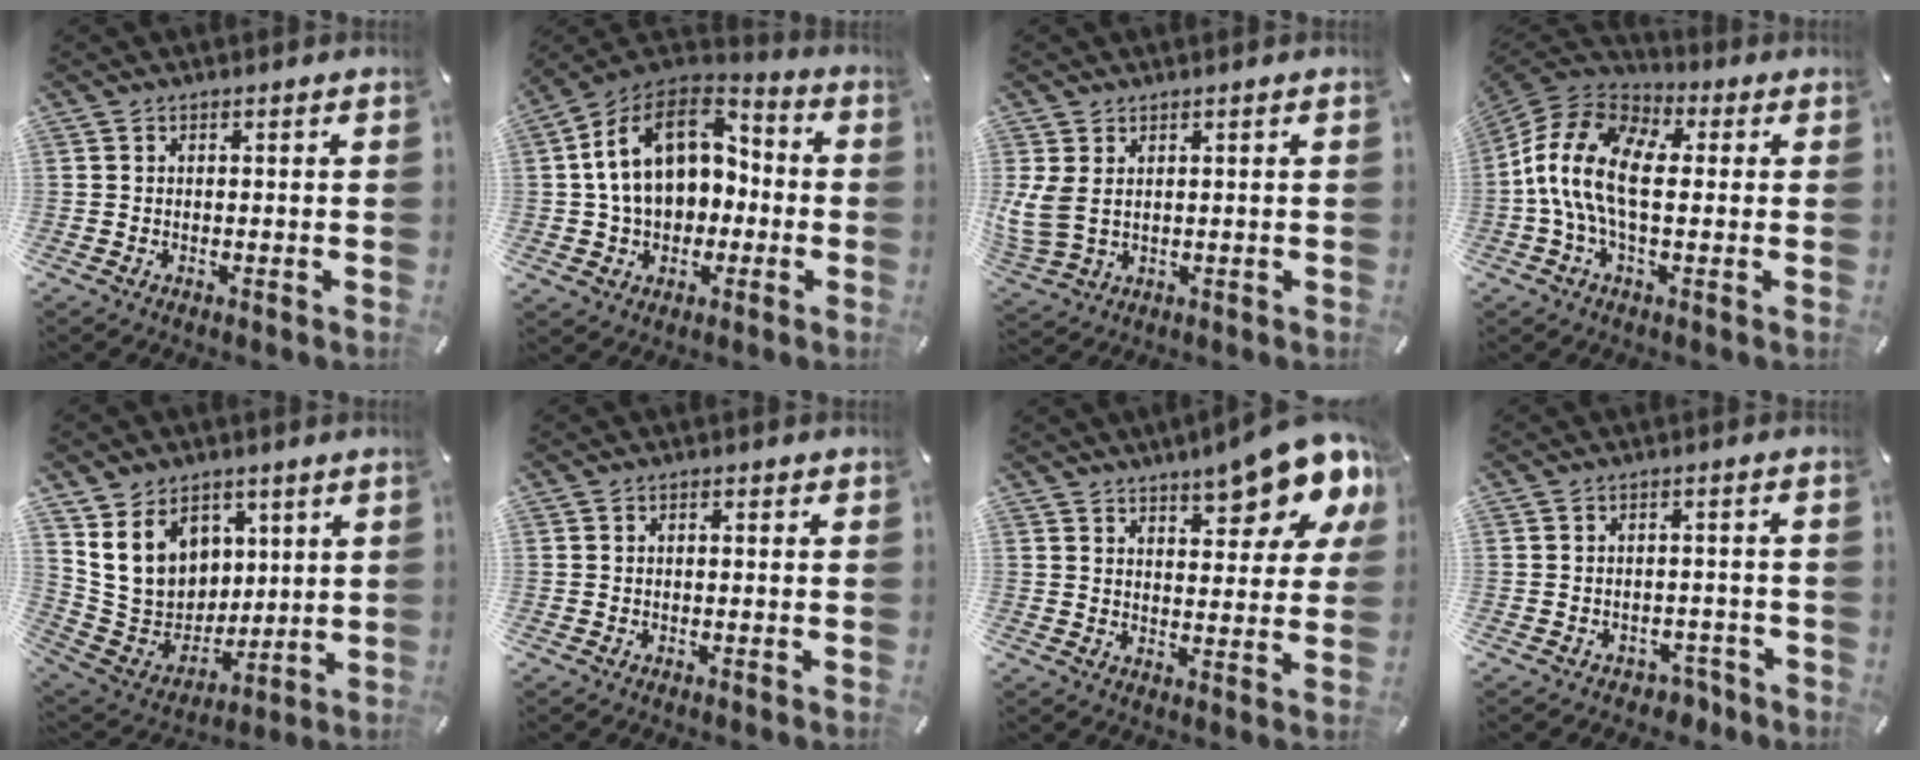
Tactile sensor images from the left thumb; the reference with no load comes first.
{"total": 17.3, "force": [1.8, 13.3, 11.0], "torque": [-0.198, 0.006, 0.035]}
{"total": 5.4, "force": [1.5, 3.9, 3.5], "torque": [-0.088, -0.004, 0.028]}
{"total": 15.1, "force": [-1.3, 8.6, 12.3], "torque": [-0.270, 0.003, -0.028]}
{"total": 14.5, "force": [5.8, 12.1, 5.5], "torque": [-0.104, -0.029, 0.124]}
{"total": 0.7, "force": [-0.1, 0.5, 0.5], "torque": [-0.009, 0.003, -0.004]}
{"total": 13.6, "force": [10.2, 4.1, 8.0], "torque": [-0.101, -0.069, 0.172]}
{"total": 3.6, "force": [-2.6, 2.3, 1.2], "torque": [-0.016, 0.016, -0.048]}